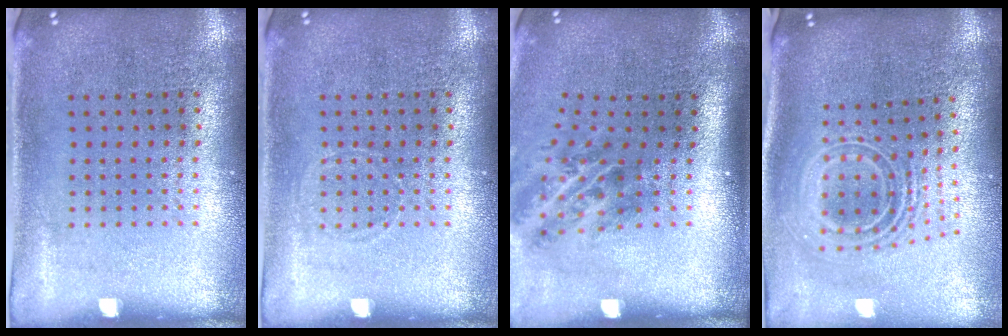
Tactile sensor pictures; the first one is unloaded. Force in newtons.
{"total": 0.6, "press": 0.6, "slide": 0.0}
{"total": 2.1, "press": 1.3, "slide": 1.7}
{"total": 2.5, "press": 1.8, "slide": 1.8}